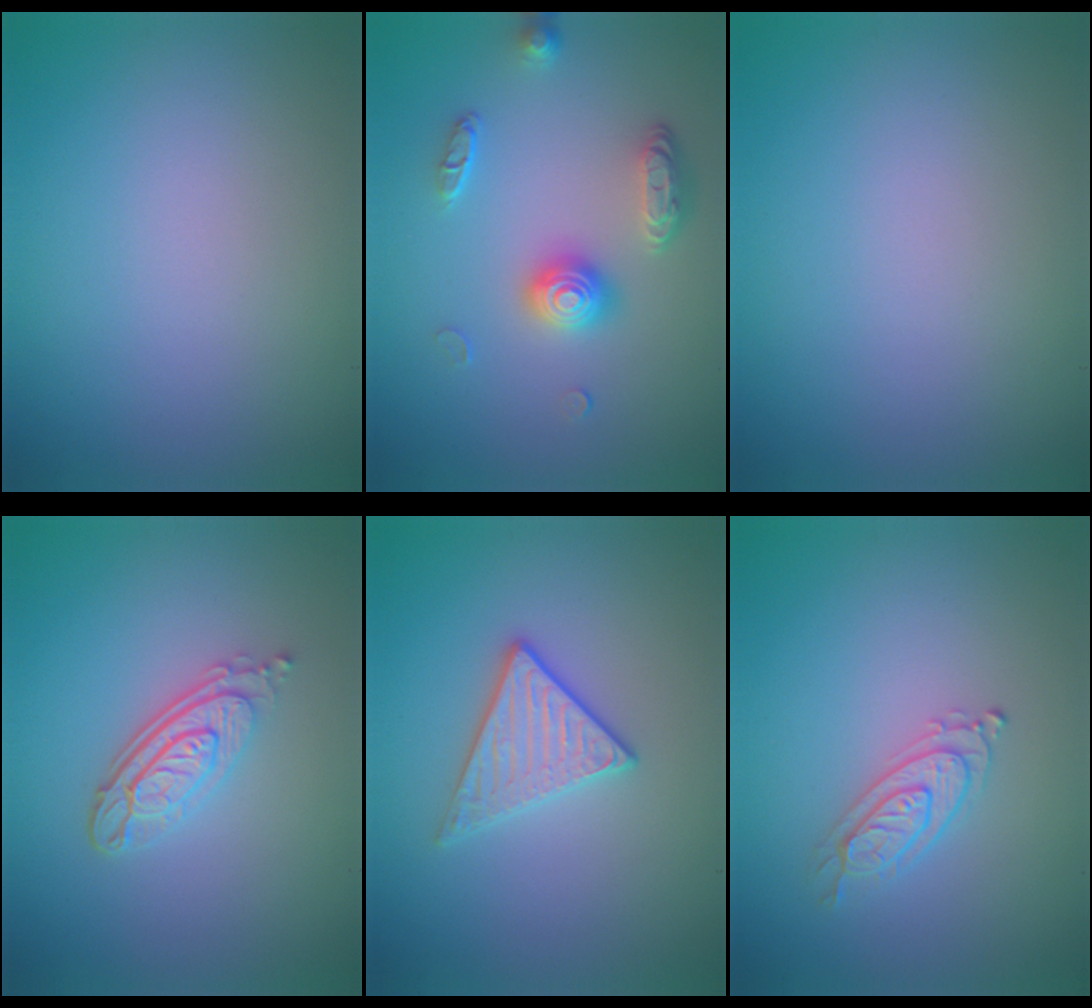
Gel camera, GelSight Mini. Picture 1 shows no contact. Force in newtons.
{"total": 3.5, "press": 3.0, "slide": 1.8}
{"total": 0.0}
{"total": 4.2, "press": 3.0, "slide": 2.8}
{"total": 2.8, "press": 2.7, "slide": 0.6}
{"total": 2.1, "press": 2.1, "slide": 0.5}